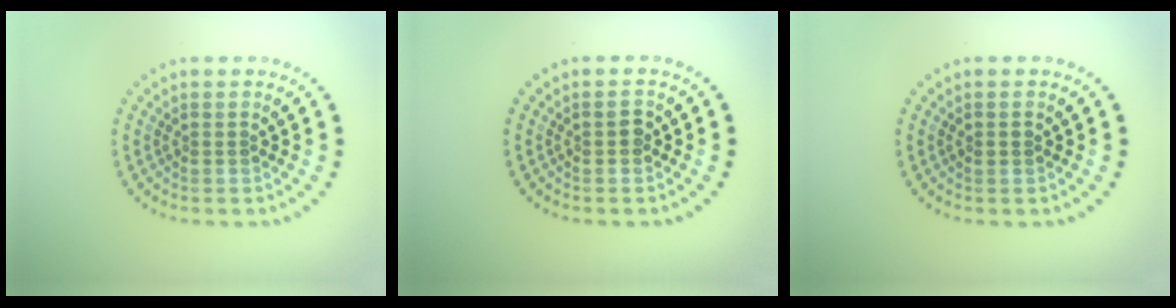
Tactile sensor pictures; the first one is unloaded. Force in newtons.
{"total": 1.2, "press": 1.2, "slide": 0.2}
{"total": 0.9, "press": 0.9, "slide": 0.1}